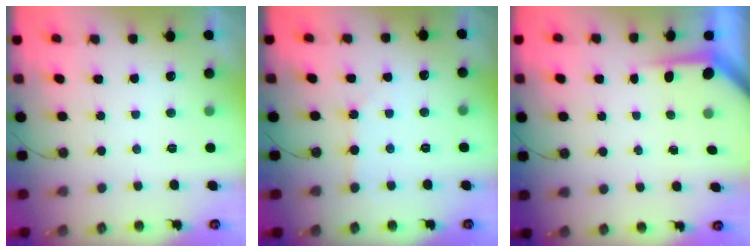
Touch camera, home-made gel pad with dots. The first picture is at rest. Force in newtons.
{"total": 2.0, "press": 2.0, "slide": 0.4}
{"total": 3.6, "press": 3.6, "slide": 0.3}